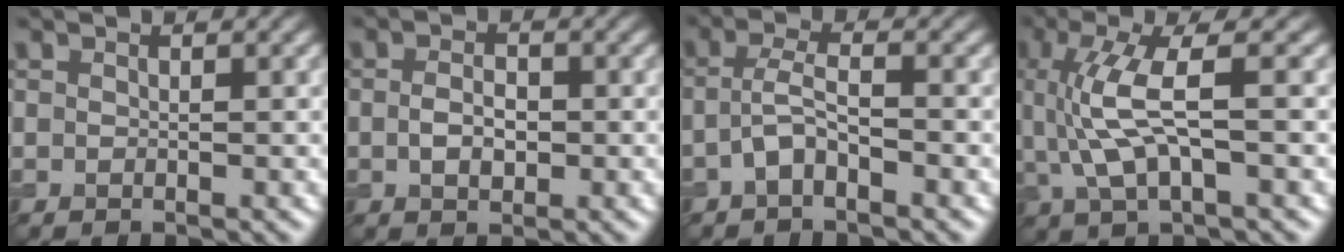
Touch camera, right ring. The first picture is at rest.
{"total": 2.4, "force": [-0.2, 1.5, 1.8], "torque": [-0.037, 0.000, -0.004]}
{"total": 2.6, "force": [-1.1, 0.8, 2.2], "torque": [-0.047, 0.008, -0.028]}
{"total": 6.8, "force": [0.7, 2.2, 6.4], "torque": [-0.151, 0.000, 0.016]}